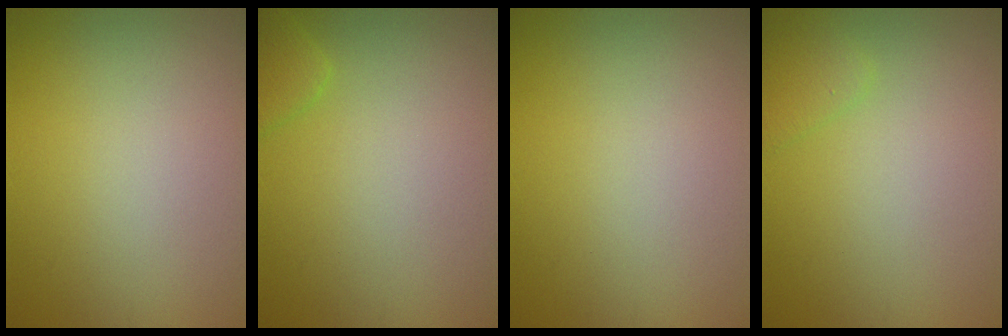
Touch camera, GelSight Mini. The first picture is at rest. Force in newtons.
{"total": 1.6, "press": 1.6, "slide": 0.1}
{"total": 0.0}
{"total": 1.3, "press": 1.3, "slide": 0.1}